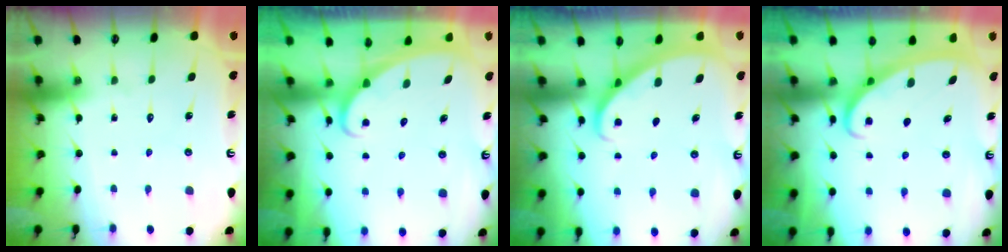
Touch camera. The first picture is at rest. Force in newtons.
{"total": 2.3, "press": 2.3, "slide": 0.1}
{"total": 2.3, "press": 2.3, "slide": 0.2}
{"total": 2.7, "press": 2.7, "slide": 0.4}